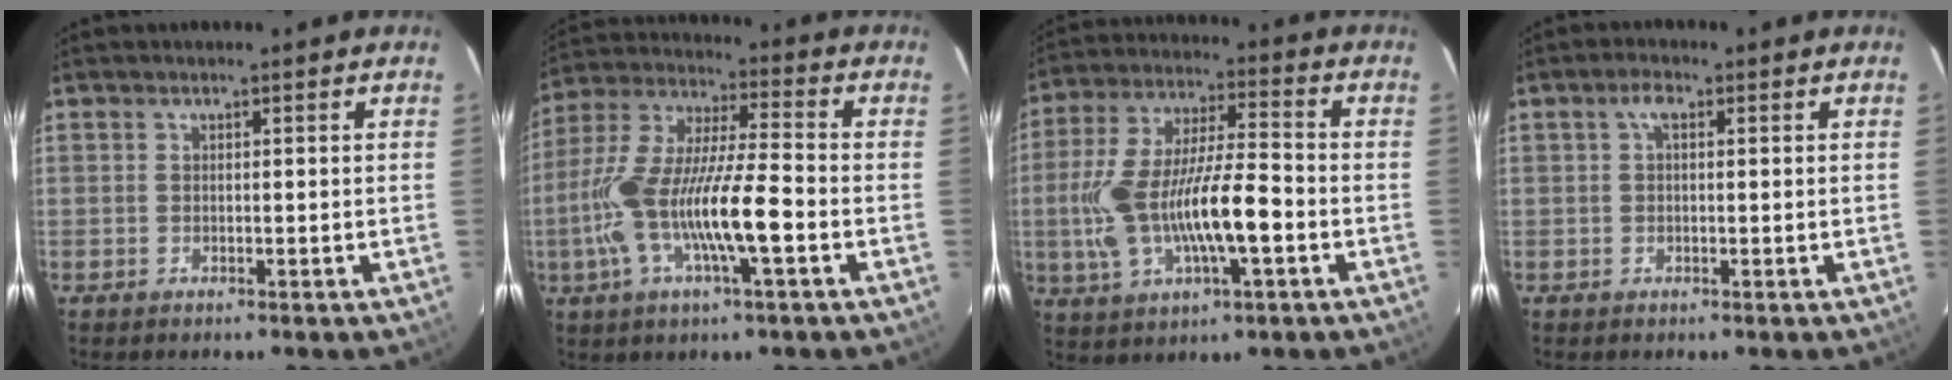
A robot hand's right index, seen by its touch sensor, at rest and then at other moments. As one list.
[{"total": 17.2, "force": [-5.1, 2.9, 16.2], "torque": [-0.323, -0.010, -0.095]}, {"total": 17.6, "force": [-4.0, 5.4, 16.3], "torque": [-0.326, -0.004, -0.067]}, {"total": 2.1, "force": [0.6, 1.0, 1.7], "torque": [-0.034, 0.009, 0.009]}]